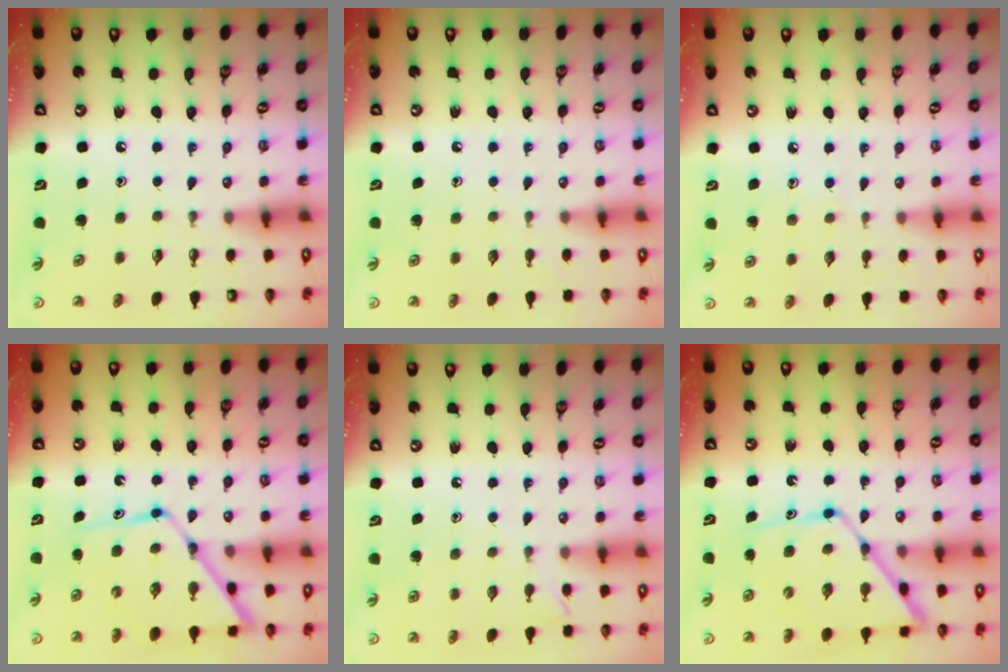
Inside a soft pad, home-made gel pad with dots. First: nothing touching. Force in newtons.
{"total": 2.5, "press": 2.5, "slide": 0.3}
{"total": 4.4, "press": 4.4, "slide": 0.5}
{"total": 12.3, "press": 12.2, "slide": 1.3}
{"total": 3.4, "press": 3.4, "slide": 0.4}
{"total": 12.3, "press": 12.2, "slide": 1.0}